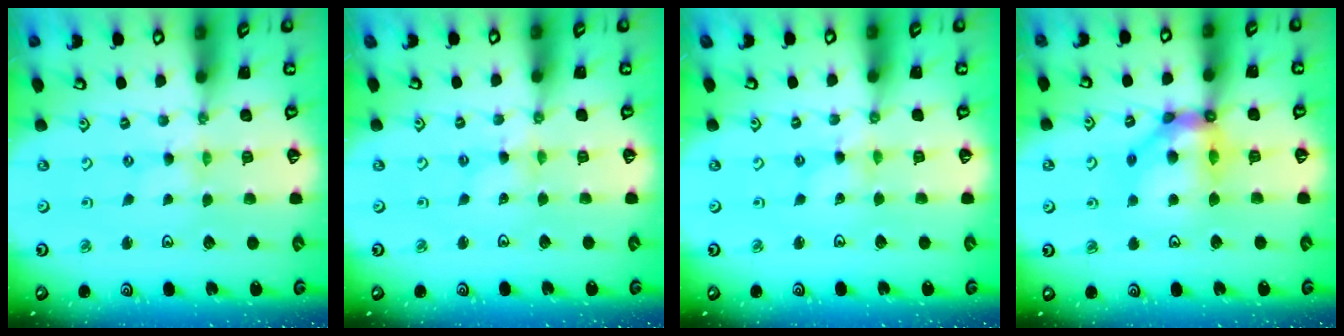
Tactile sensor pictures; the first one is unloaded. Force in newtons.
{"total": 2.6, "press": 2.6, "slide": 0.2}
{"total": 1.6, "press": 1.5, "slide": 0.2}
{"total": 12.4, "press": 12.4, "slide": 1.1}